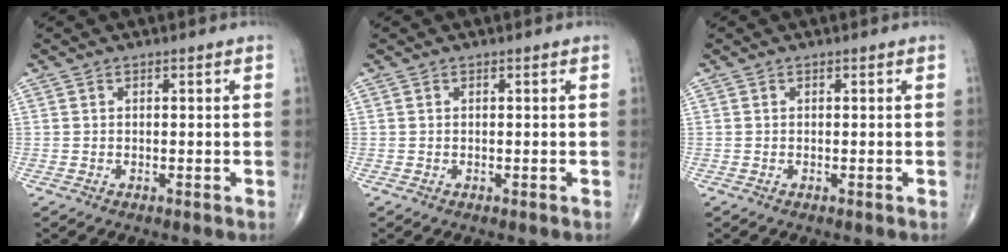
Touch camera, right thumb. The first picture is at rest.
{"total": 0.0}
{"total": 0.0}